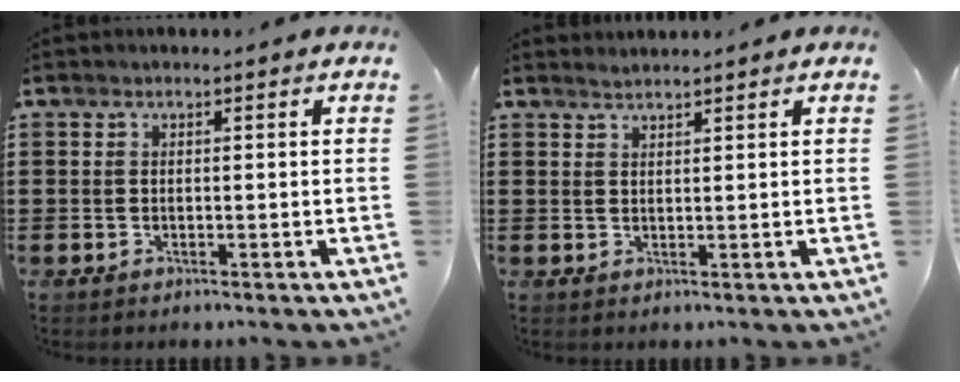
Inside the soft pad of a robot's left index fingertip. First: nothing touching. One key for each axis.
{"total": 1.0, "fx": 0.9, "fy": -0.3, "fz": 0.0, "tx": 0.000, "ty": -0.001, "tz": 0.019}